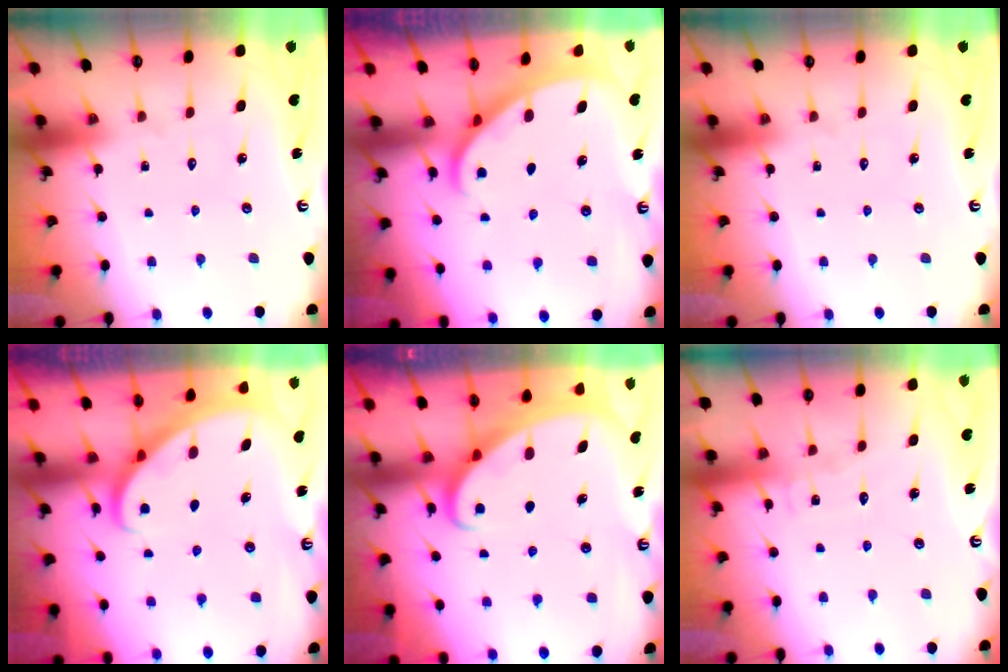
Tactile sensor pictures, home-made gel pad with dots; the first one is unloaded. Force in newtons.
{"total": 1.8, "press": 1.8, "slide": 0.1}
{"total": 0.0}
{"total": 2.7, "press": 2.7, "slide": 0.2}
{"total": 2.6, "press": 2.5, "slide": 0.4}
{"total": 5.1, "press": 5.0, "slide": 0.5}